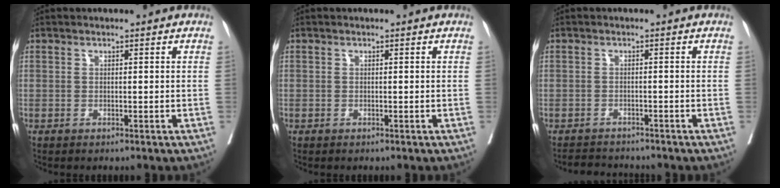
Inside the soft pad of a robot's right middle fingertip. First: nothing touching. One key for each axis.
{"total": 0.7, "fx": -0.1, "fy": 0.7, "fz": -0.1, "tx": 0.004, "ty": 0.006, "tz": -0.007}
{"total": 3.4, "fx": -3.2, "fy": 0.9, "fz": -0.1, "tx": 0.003, "ty": -0.009, "tz": -0.053}